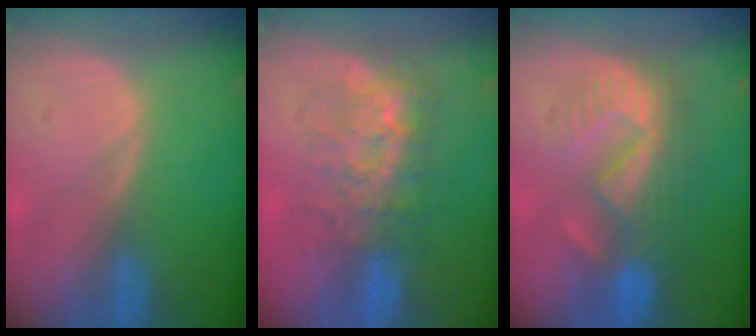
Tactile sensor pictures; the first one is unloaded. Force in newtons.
{"total": 7.6, "press": 7.3, "slide": 1.9}
{"total": 8.9, "press": 8.4, "slide": 2.9}